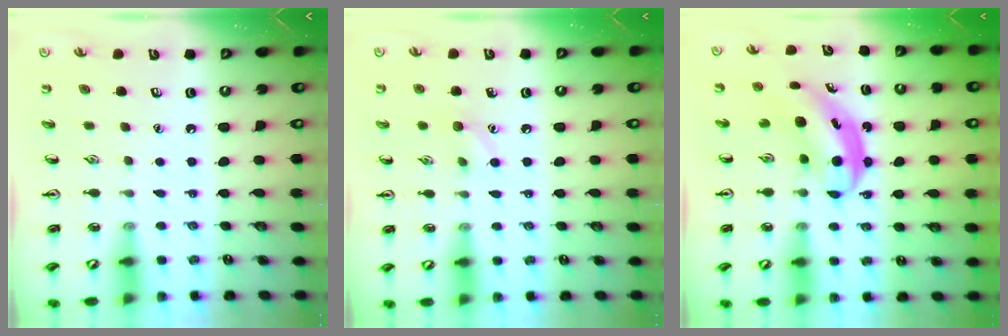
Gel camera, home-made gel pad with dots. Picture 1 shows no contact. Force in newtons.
{"total": 6.1, "press": 5.8, "slide": 1.8}
{"total": 4.8, "press": 4.8, "slide": 0.3}